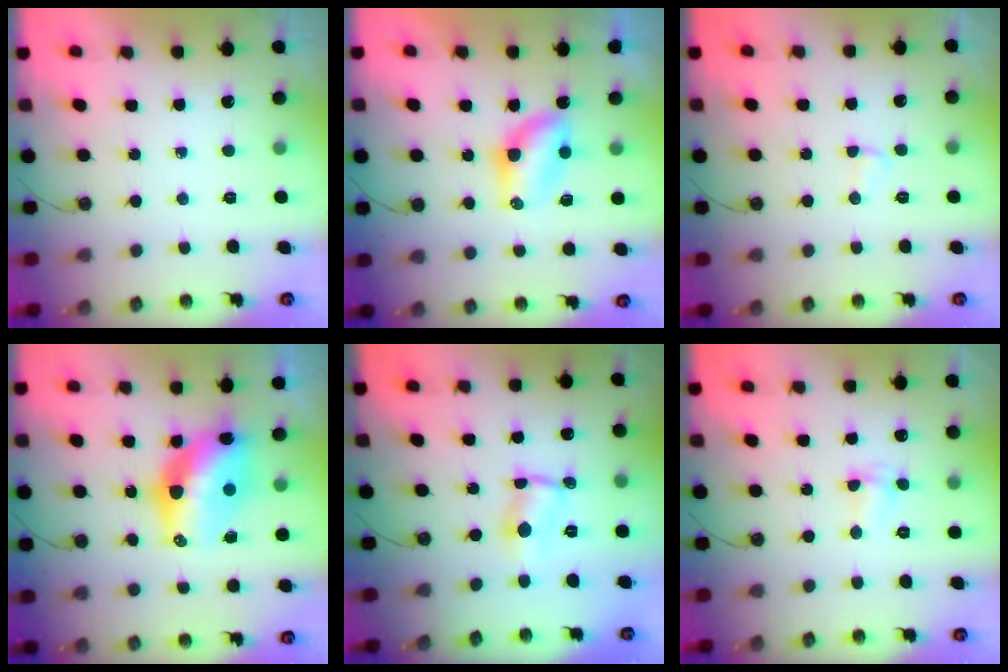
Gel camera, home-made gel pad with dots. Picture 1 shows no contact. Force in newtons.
{"total": 8.3, "press": 7.5, "slide": 3.8}
{"total": 2.5, "press": 2.5, "slide": 0.4}
{"total": 15.0, "press": 14.2, "slide": 4.6}
{"total": 1.6, "press": 1.5, "slide": 0.1}
{"total": 1.7, "press": 1.6, "slide": 0.6}